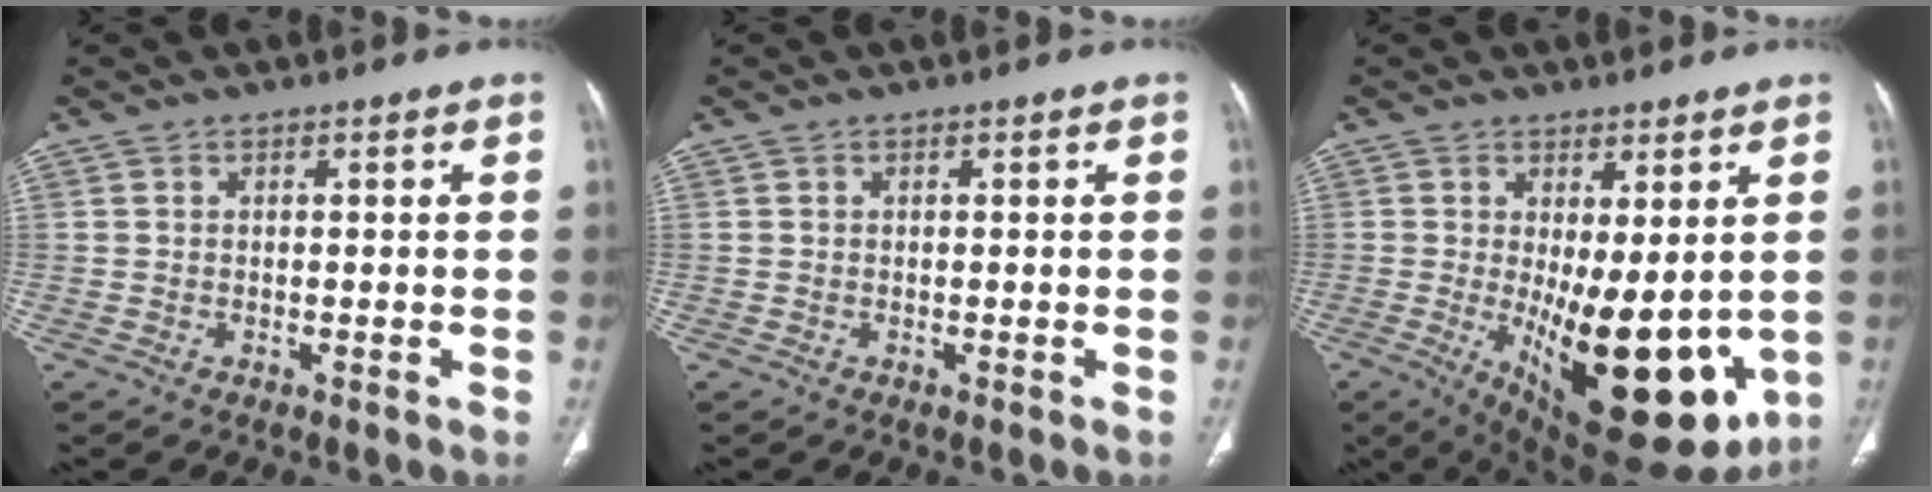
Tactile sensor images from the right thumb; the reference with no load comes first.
{"total": 0.0}
{"total": 18.8, "force": [-2.5, 7.6, 17.0], "torque": [-0.233, -0.038, -0.009]}